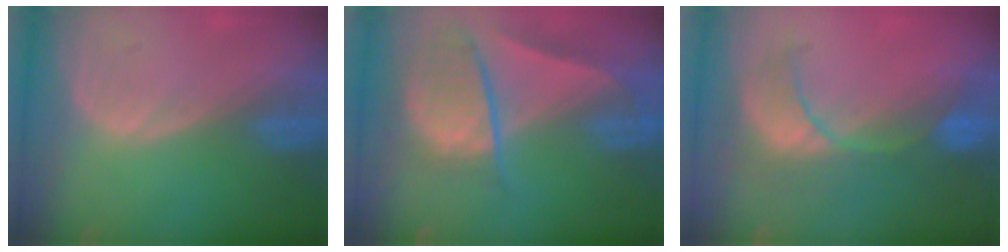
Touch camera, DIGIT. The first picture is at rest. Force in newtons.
{"total": 9.3, "press": 8.0, "slide": 4.8}
{"total": 7.9, "press": 7.8, "slide": 1.6}